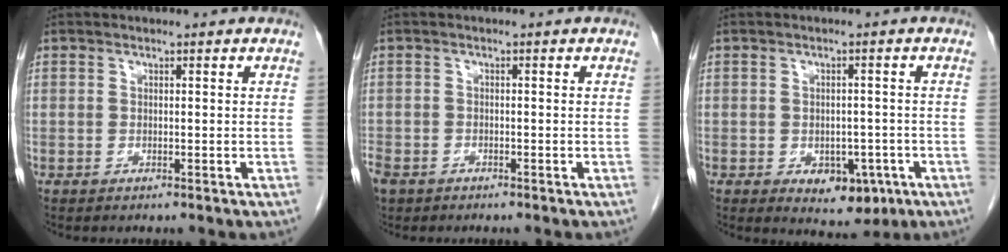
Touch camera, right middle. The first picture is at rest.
{"total": 5.0, "force": [-3.3, 3.2, 1.9], "torque": [-0.053, -0.006, -0.059]}
{"total": 6.0, "force": [-2.5, 3.6, 4.1], "torque": [-0.045, 0.000, -0.021]}